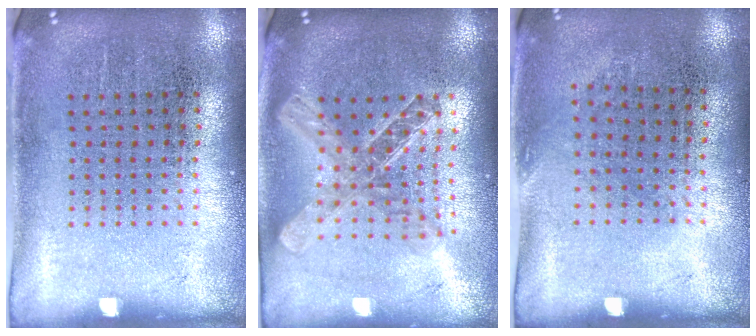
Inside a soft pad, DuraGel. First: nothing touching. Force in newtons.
{"total": 2.0, "press": 1.7, "slide": 1.1}
{"total": 0.7, "press": 0.6, "slide": 0.5}